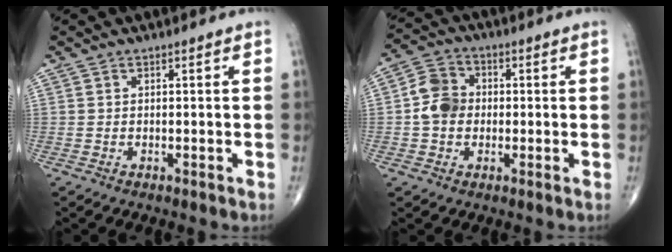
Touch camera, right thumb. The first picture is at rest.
{"total": 7.1, "force": [-0.3, 5.9, 3.9], "torque": [-0.058, 0.018, -0.016]}